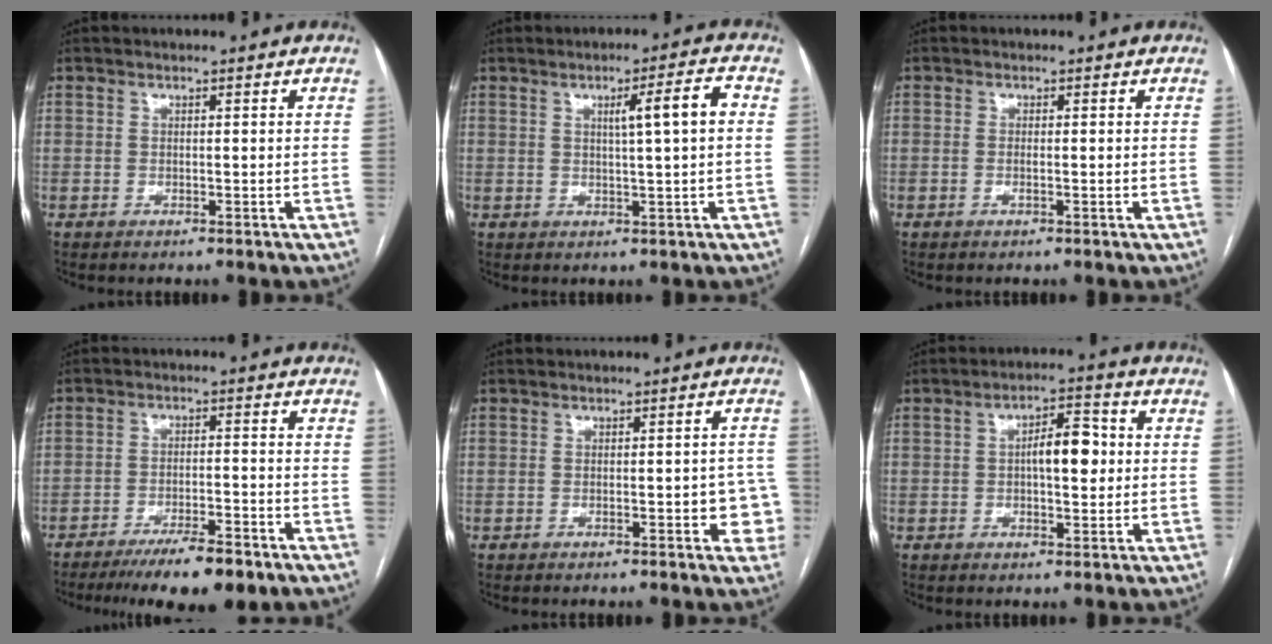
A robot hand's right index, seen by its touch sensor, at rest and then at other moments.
{"total": 5.6, "force": [1.0, -0.3, 5.6], "torque": [-0.084, 0.005, 0.016]}
{"total": 0.8, "force": [-0.1, 0.1, 0.8], "torque": [-0.018, 0.001, 0.001]}
{"total": 9.9, "force": [-7.3, 1.7, 6.4], "torque": [-0.098, -0.016, -0.118]}
{"total": 4.6, "force": [-1.3, 1.7, 4.1], "torque": [-0.036, 0.017, -0.011]}
{"total": 6.6, "force": [0.4, 2.4, 6.2], "torque": [-0.098, 0.016, 0.006]}